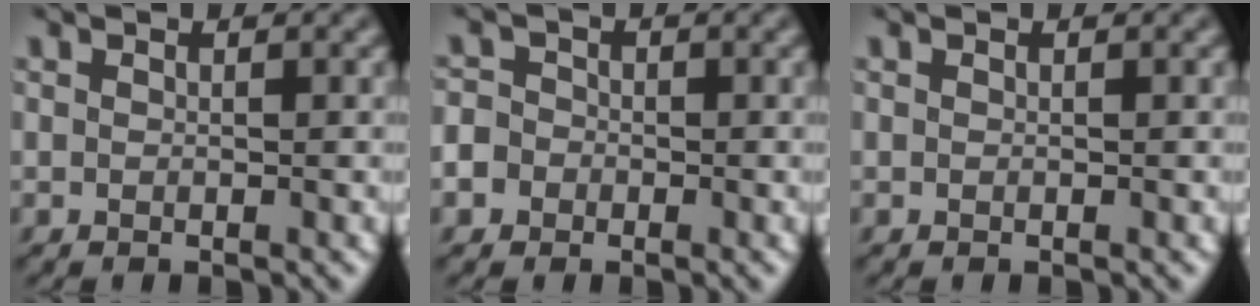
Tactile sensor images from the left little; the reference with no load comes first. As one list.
[{"total": 4.4, "force": [-1.6, 3.9, 1.3], "torque": [-0.015, 0.008, -0.055]}, {"total": 0.0}]